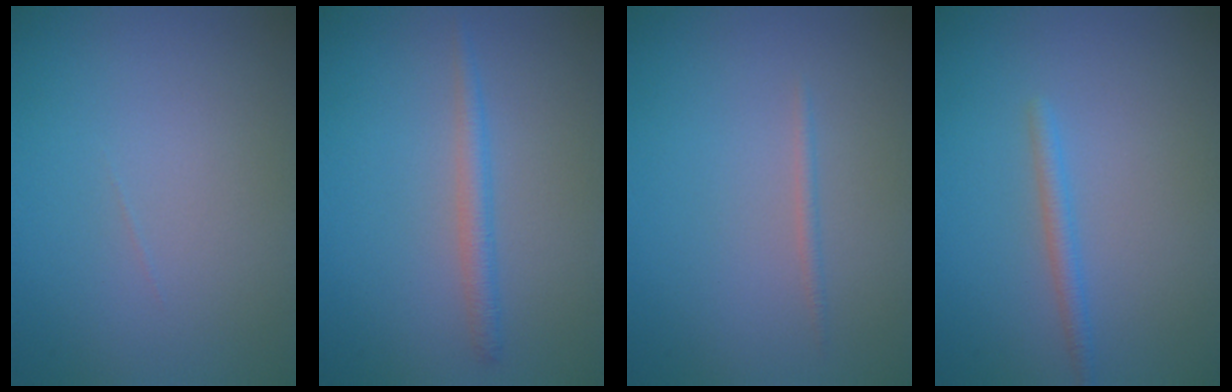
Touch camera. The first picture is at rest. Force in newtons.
{"total": 1.7, "press": 1.7, "slide": 0.1}
{"total": 0.7, "press": 0.7, "slide": 0.1}
{"total": 1.4, "press": 1.4, "slide": 0.0}